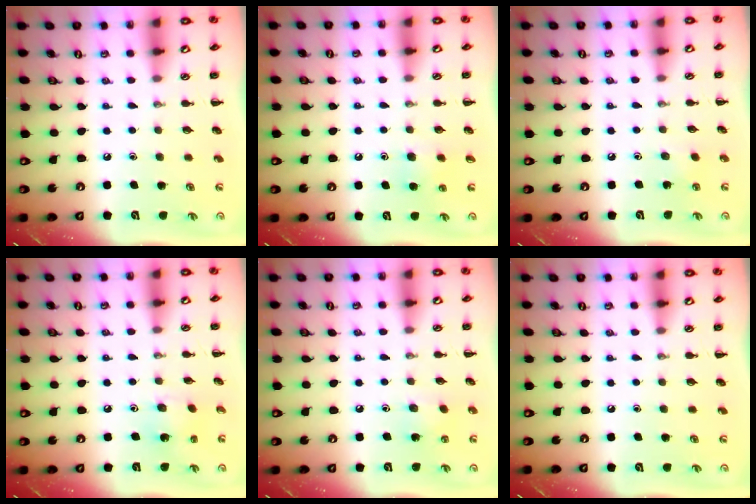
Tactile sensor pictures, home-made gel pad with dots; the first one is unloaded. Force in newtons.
{"total": 7.4, "press": 7.2, "slide": 1.9}
{"total": 5.7, "press": 5.4, "slide": 1.6}
{"total": 2.3, "press": 2.2, "slide": 0.5}
{"total": 4.6, "press": 4.4, "slide": 1.3}
{"total": 0.0}